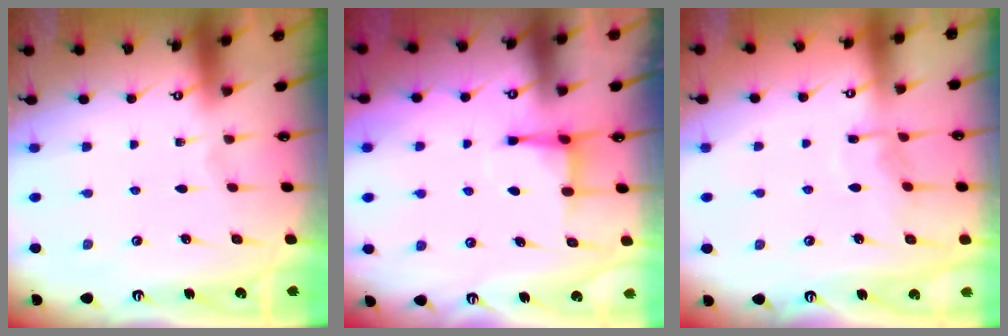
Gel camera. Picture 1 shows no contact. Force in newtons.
{"total": 3.8, "press": 3.7, "slide": 0.5}
{"total": 6.1, "press": 6.1, "slide": 0.5}